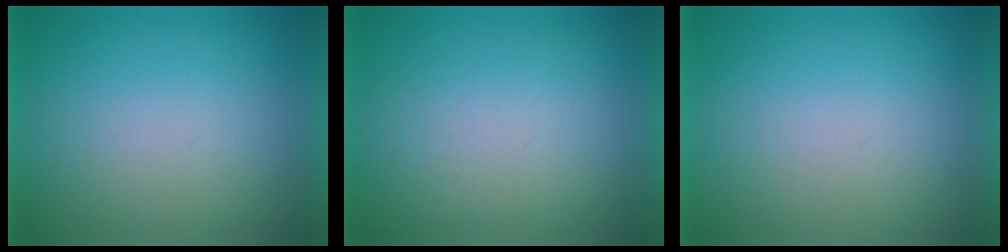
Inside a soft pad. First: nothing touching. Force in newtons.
{"total": 3.8}
{"total": 1.1}